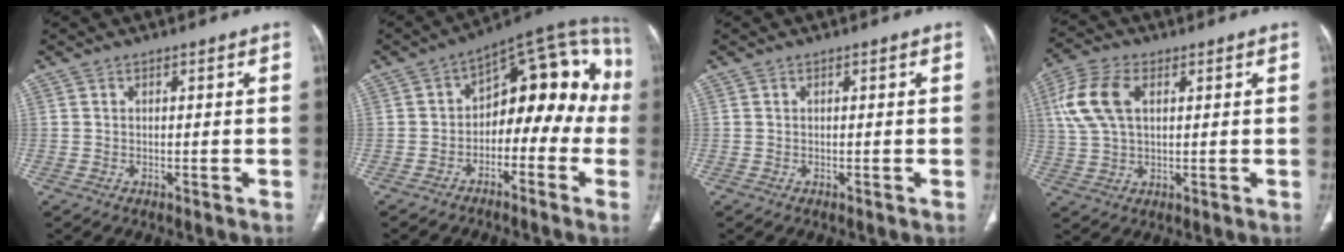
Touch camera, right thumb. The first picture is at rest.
{"total": 17.3, "force": [-2.4, 10.2, 13.8], "torque": [-0.134, 0.071, -0.042]}
{"total": 0.0}
{"total": 10.5, "force": [3.1, 6.1, 8.0], "torque": [-0.179, 0.012, 0.061]}